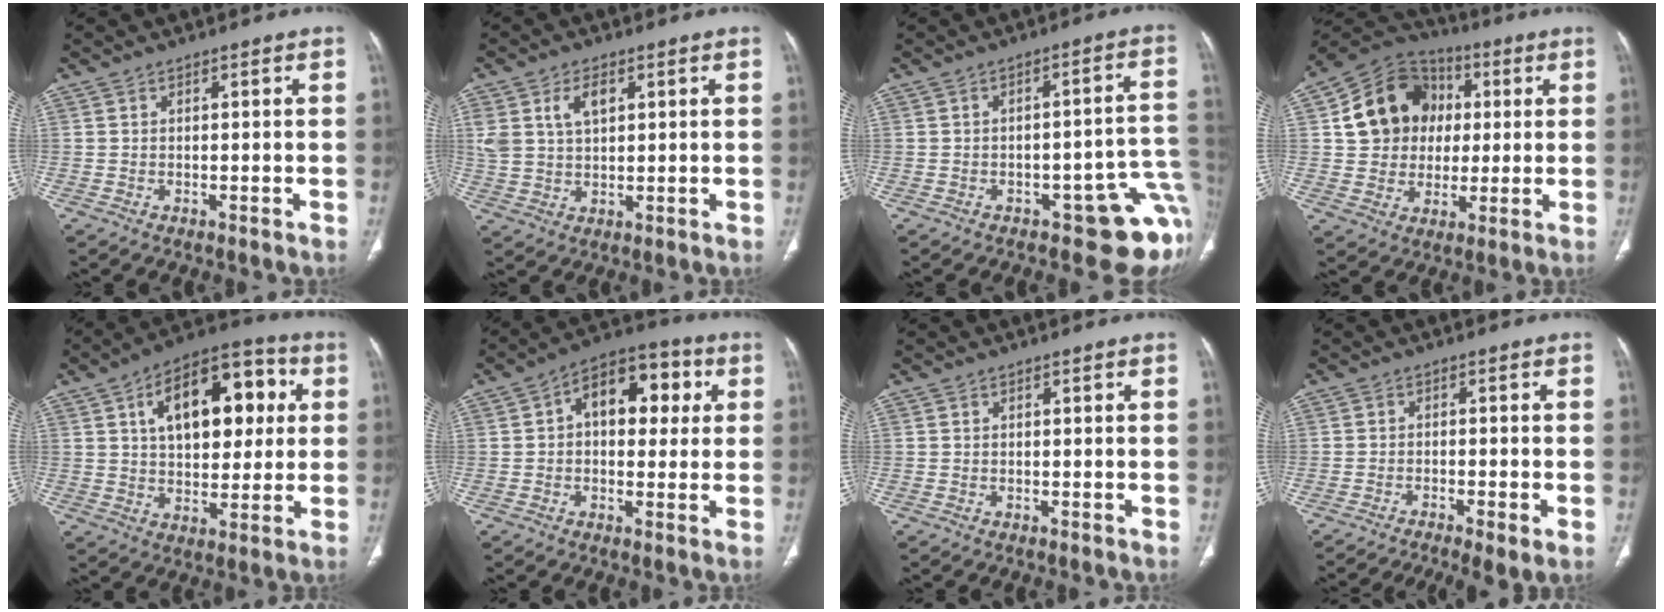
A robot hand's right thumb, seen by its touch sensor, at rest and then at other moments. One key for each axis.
{"total": 7.5, "fx": 3.0, "fy": 4.5, "fz": 5.3, "tx": -0.098, "ty": -0.003, "tz": 0.063}
{"total": 12.6, "fx": -5.5, "fy": 5.5, "fz": 9.9, "tx": -0.060, "ty": 0.041, "tz": -0.062}
{"total": 15.9, "fx": 2.8, "fy": 13.7, "fz": 7.5, "tx": -0.101, "ty": 0.015, "tz": 0.047}
{"total": 19.3, "fx": 5.2, "fy": 10.8, "fz": 15.1, "tx": -0.183, "ty": 0.014, "tz": 0.076}
{"total": 13.1, "fx": 2.8, "fy": 8.2, "fz": 9.9, "tx": -0.102, "ty": 0.024, "tz": 0.032}
{"total": 0.0}
{"total": 9.7, "fx": -6.4, "fy": 2.1, "fz": 6.9, "tx": -0.117, "ty": 0.005, "tz": -0.098}